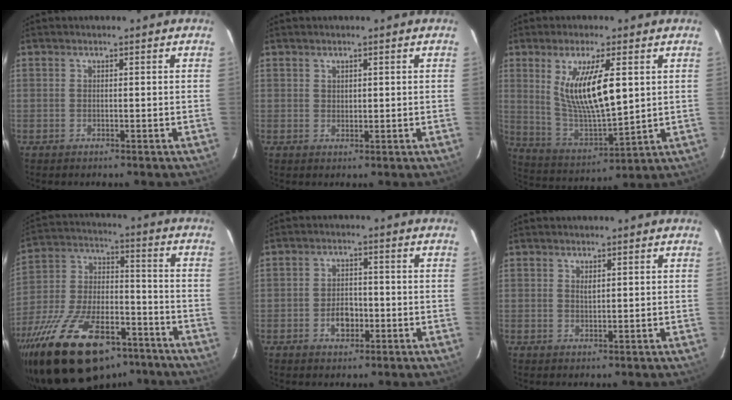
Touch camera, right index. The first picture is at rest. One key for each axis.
{"total": 1.1, "fx": 0.7, "fy": 0.7, "fz": 0.3, "tx": -0.001, "ty": 0.003, "tz": 0.013}
{"total": 13.9, "fx": 3.8, "fy": 3.8, "fz": 12.8, "tx": -0.239, "ty": -0.015, "tz": 0.087}
{"total": 27.5, "fx": -18.2, "fy": 12.5, "fz": 16.5, "tx": -0.321, "ty": -0.009, "tz": -0.284}
{"total": 4.2, "fx": -1.6, "fy": 2.9, "fz": 2.6, "tx": -0.047, "ty": 0.005, "tz": -0.023}
{"total": 1.0, "fx": 0.6, "fy": 0.4, "fz": 0.6, "tx": -0.011, "ty": 0.001, "tz": 0.013}